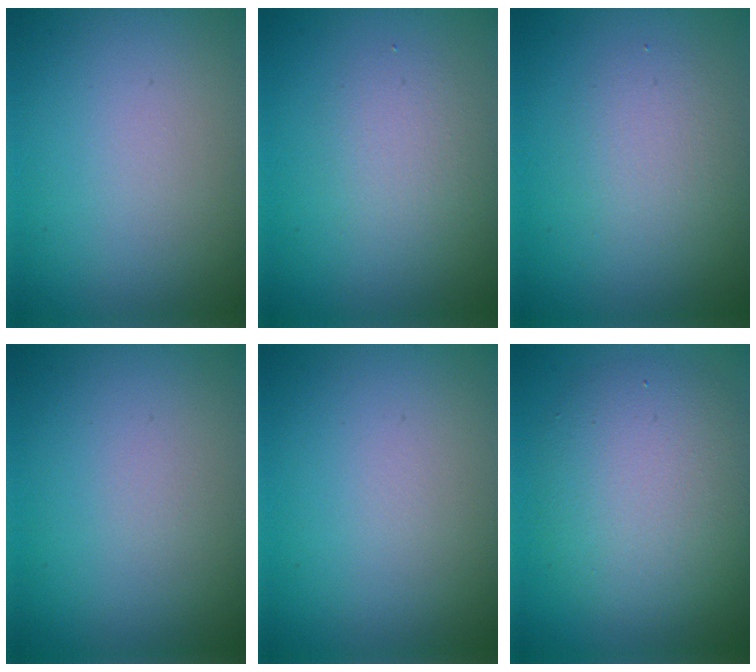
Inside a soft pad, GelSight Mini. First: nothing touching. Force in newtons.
{"total": 2.1, "press": 2.0, "slide": 0.1}
{"total": 2.3, "press": 2.3, "slide": 0.1}
{"total": 0.0}
{"total": 0.0}
{"total": 6.1, "press": 6.1, "slide": 0.3}